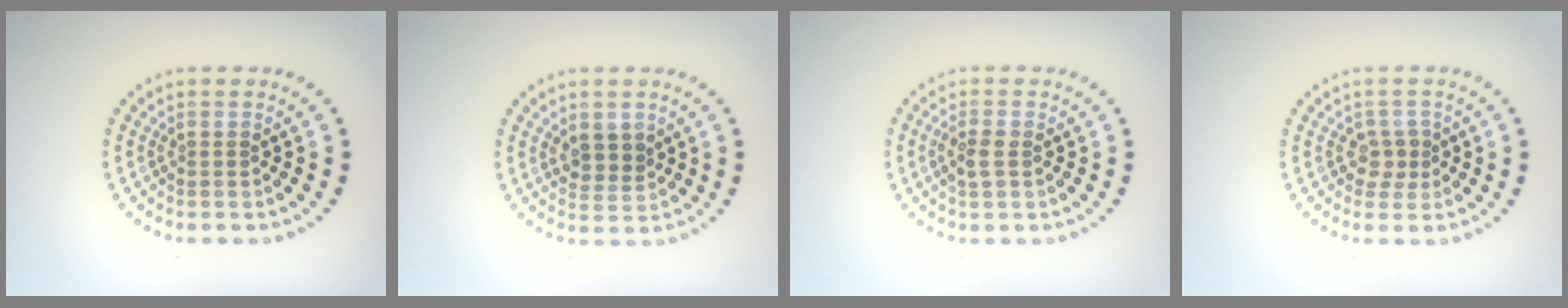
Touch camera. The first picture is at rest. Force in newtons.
{"total": 2.2, "press": 2.0, "slide": 0.9}
{"total": 1.8, "press": 1.7, "slide": 0.6}
{"total": 1.8, "press": 1.5, "slide": 0.9}